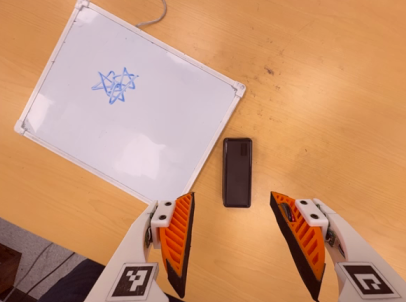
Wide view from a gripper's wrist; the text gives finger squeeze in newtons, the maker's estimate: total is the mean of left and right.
{"total": 0.0}